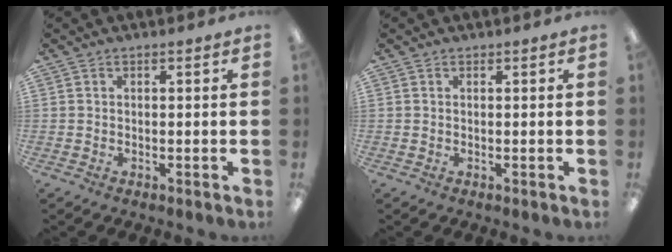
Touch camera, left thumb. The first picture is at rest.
{"total": 0.0}